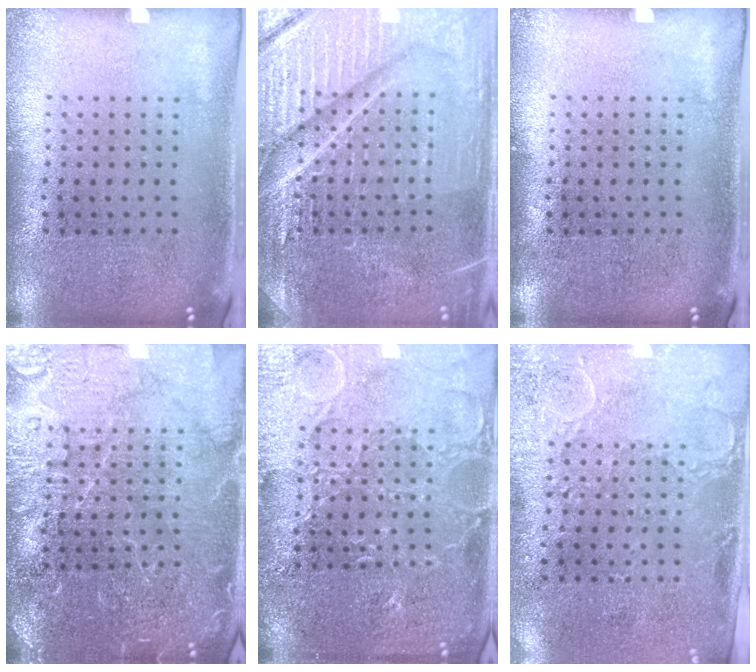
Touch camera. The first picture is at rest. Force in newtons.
{"total": 7.5, "press": 7.4, "slide": 0.9}
{"total": 0.0}
{"total": 6.7, "press": 6.6, "slide": 1.0}
{"total": 5.6, "press": 5.5, "slide": 0.7}
{"total": 3.1, "press": 2.3, "slide": 2.0}